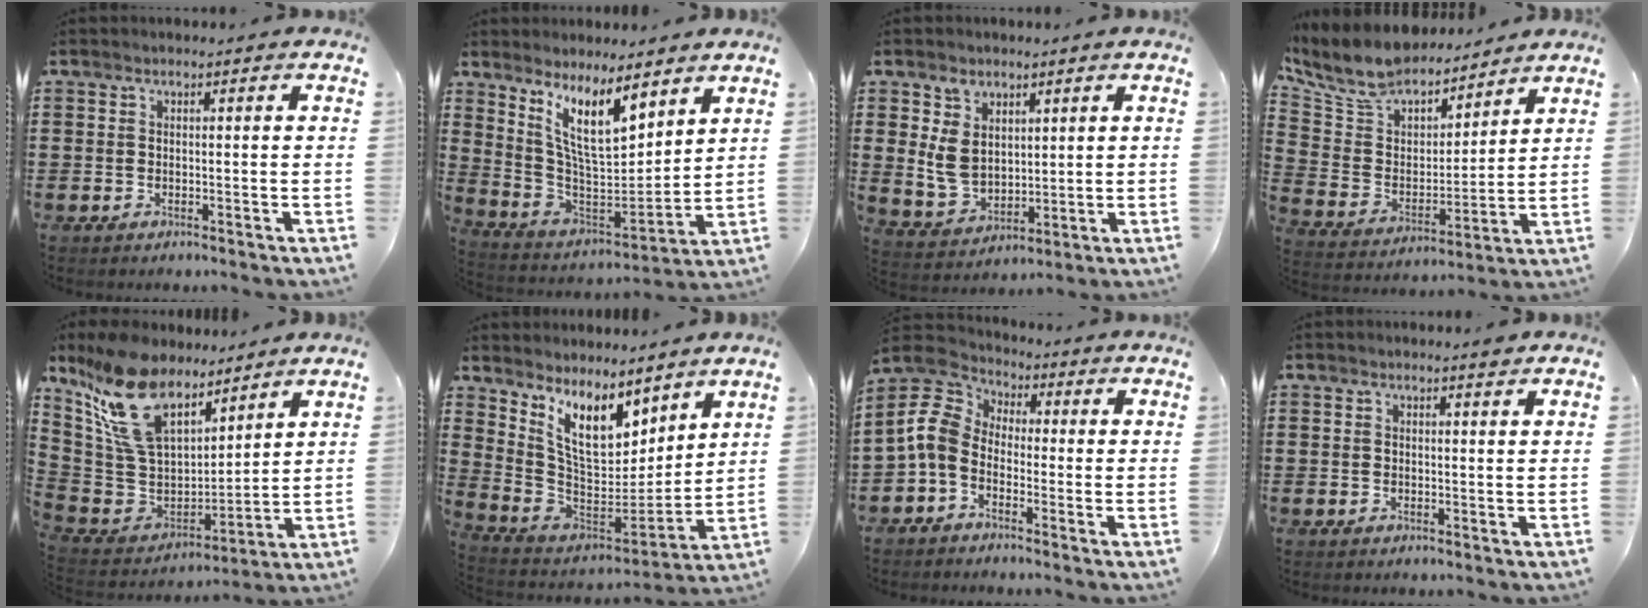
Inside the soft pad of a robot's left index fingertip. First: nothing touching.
{"total": 10.9, "force": [7.2, 3.1, 7.5], "torque": [-0.158, -0.031, 0.128]}
{"total": 6.6, "force": [2.3, 5.2, 3.2], "torque": [-0.071, 0.010, 0.046]}
{"total": 9.0, "force": [8.3, 2.9, 2.0], "torque": [-0.087, -0.057, 0.147]}
{"total": 14.5, "force": [9.6, 7.3, 7.9], "torque": [-0.215, -0.037, 0.178]}
{"total": 10.6, "force": [7.2, 4.6, 6.2], "torque": [-0.148, -0.035, 0.137]}
{"total": 6.2, "force": [-2.1, 4.3, 3.9], "torque": [-0.128, -0.005, -0.054]}
{"total": 1.1, "force": [0.9, 0.0, 0.6], "torque": [-0.012, -0.001, 0.018]}